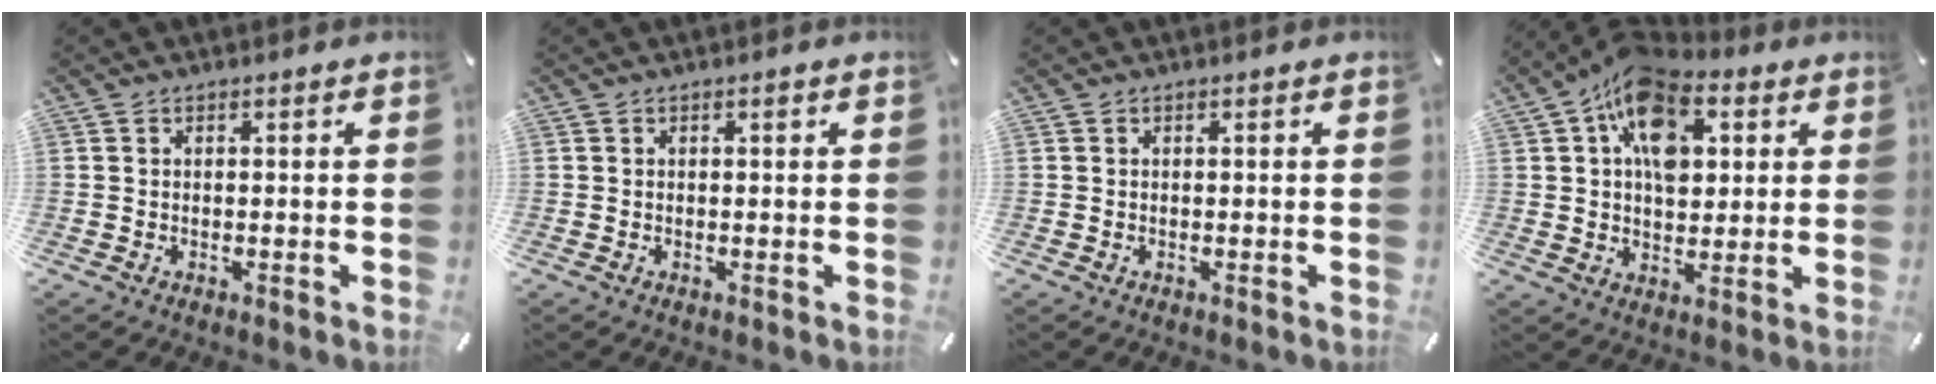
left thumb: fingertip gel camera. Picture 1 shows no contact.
{"total": 0.6, "force": [0.2, 0.3, 0.5], "torque": [-0.010, 0.002, 0.004]}
{"total": 0.0}
{"total": 14.8, "force": [4.9, 9.8, 9.9], "torque": [-0.151, -0.004, 0.090]}